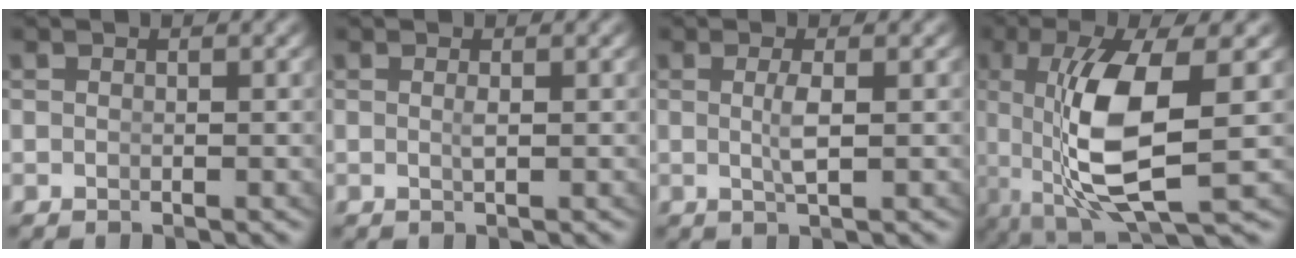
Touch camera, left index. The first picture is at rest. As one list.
[{"total": 0.7, "force": [0.0, -0.4, 0.6], "torque": [-0.014, -0.011, 0.005]}, {"total": 1.8, "force": [-0.1, -0.5, 1.7], "torque": [-0.035, -0.012, 0.007]}, {"total": 9.1, "force": [0.1, 2.8, 8.7], "torque": [-0.183, -0.025, 0.025]}]